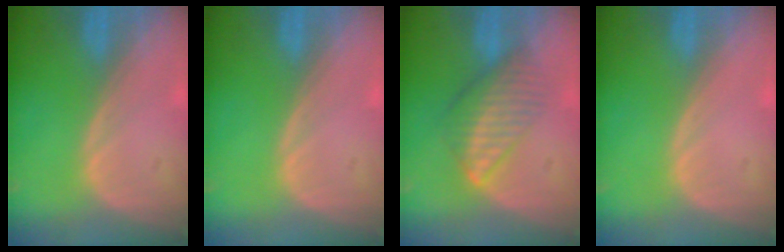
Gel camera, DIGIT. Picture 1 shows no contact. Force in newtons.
{"total": 0.0}
{"total": 6.4, "press": 6.2, "slide": 1.7}
{"total": 0.0}